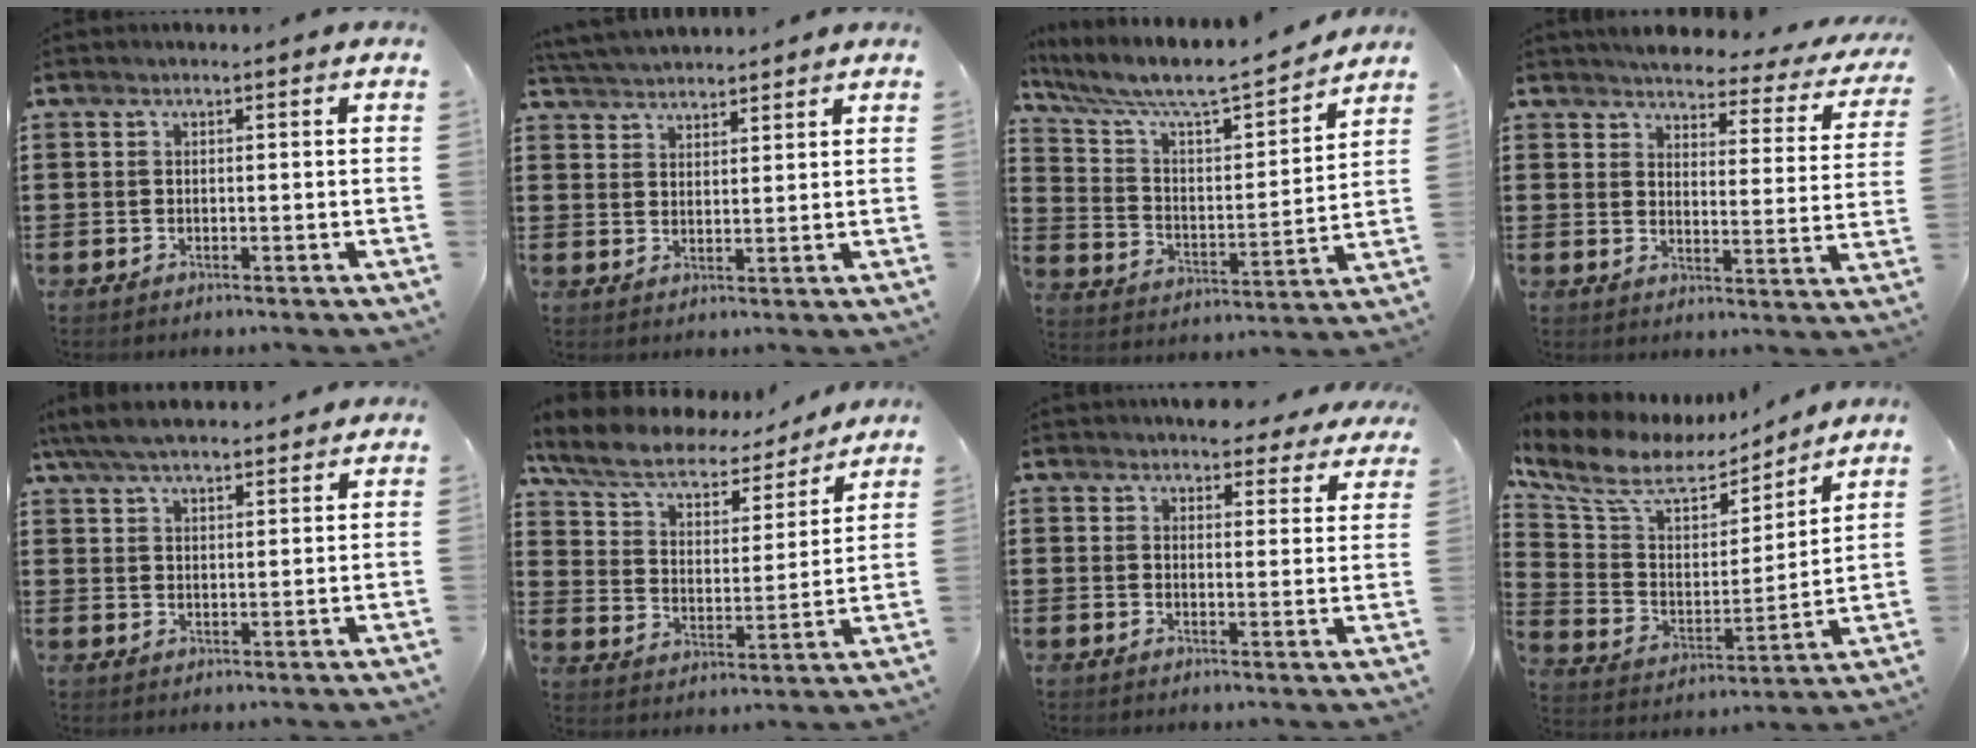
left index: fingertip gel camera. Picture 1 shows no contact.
{"total": 3.8, "force": [3.8, 0.4, 0.2], "torque": [-0.016, -0.010, 0.071]}
{"total": 6.8, "force": [6.0, 0.8, 3.1], "torque": [-0.088, -0.044, 0.096]}
{"total": 3.7, "force": [3.6, 0.5, 0.7], "torque": [-0.029, -0.031, 0.056]}
{"total": 5.7, "force": [5.1, 1.0, 2.3], "torque": [-0.061, -0.010, 0.094]}
{"total": 7.4, "force": [5.9, 2.8, 3.5], "torque": [-0.094, -0.033, 0.100]}
{"total": 4.2, "force": [4.0, 1.0, 0.5], "torque": [-0.015, -0.011, 0.076]}
{"total": 9.3, "force": [6.9, 4.0, 4.6], "torque": [-0.124, -0.034, 0.118]}